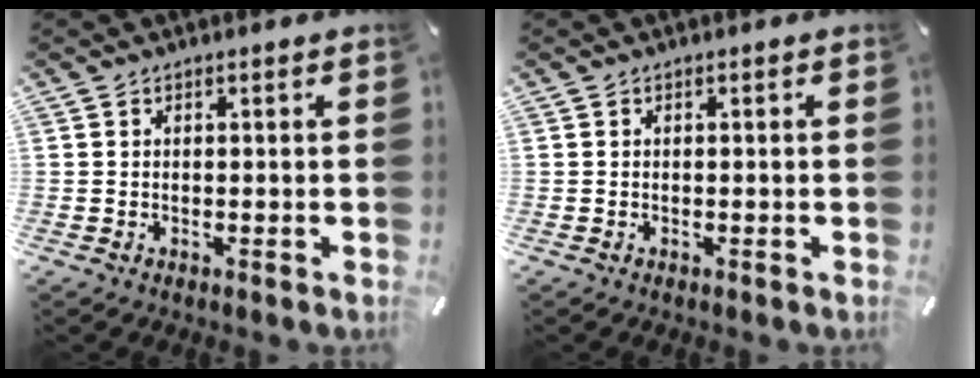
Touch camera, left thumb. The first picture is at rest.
{"total": 0.0}